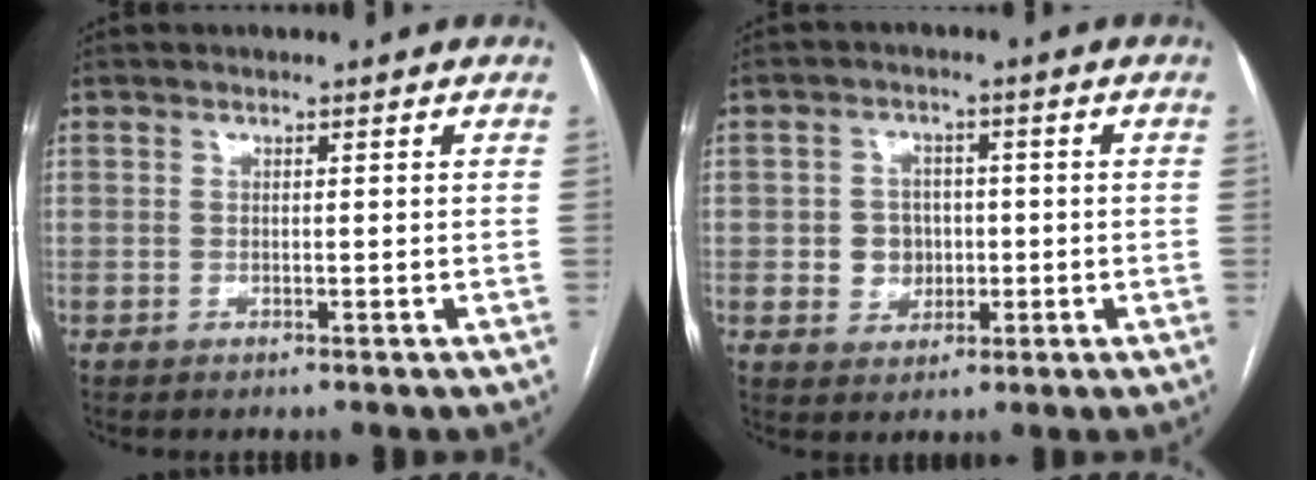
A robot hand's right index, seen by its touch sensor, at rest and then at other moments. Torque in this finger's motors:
{"motor_torque": [0.28, 0.11, 0.09, 0.00]}